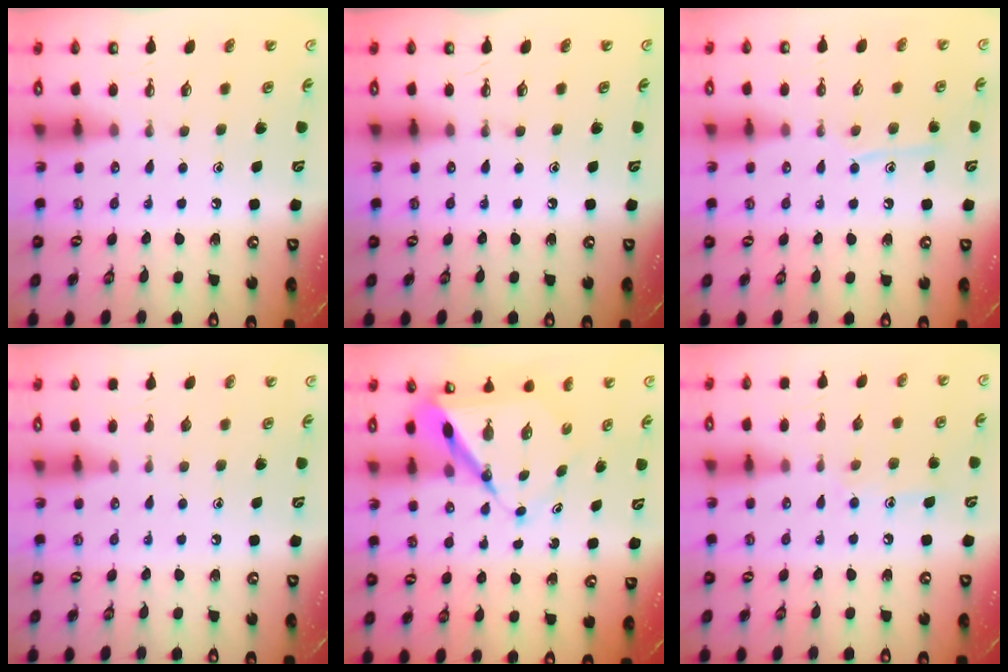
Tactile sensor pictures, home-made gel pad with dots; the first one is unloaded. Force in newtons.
{"total": 0.0}
{"total": 7.7, "press": 7.6, "slide": 0.6}
{"total": 0.0}
{"total": 8.4, "press": 8.4, "slide": 0.6}
{"total": 8.6, "press": 8.6, "slide": 0.5}